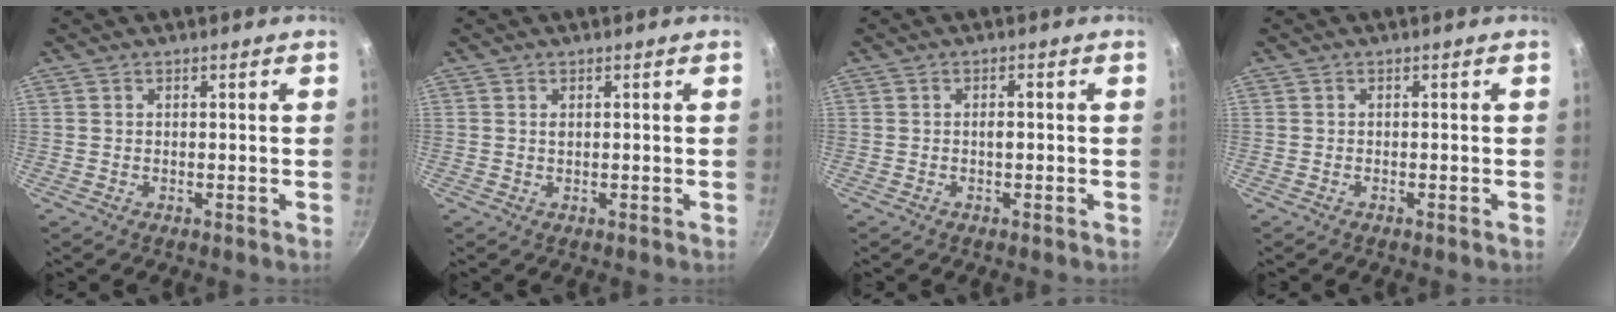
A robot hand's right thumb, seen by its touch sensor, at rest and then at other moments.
{"total": 0.7, "force": [0.3, 0.4, 0.4], "torque": [-0.007, -0.001, 0.005]}
{"total": 1.4, "force": [-0.3, 0.5, 1.3], "torque": [-0.024, 0.006, -0.006]}
{"total": 0.0}